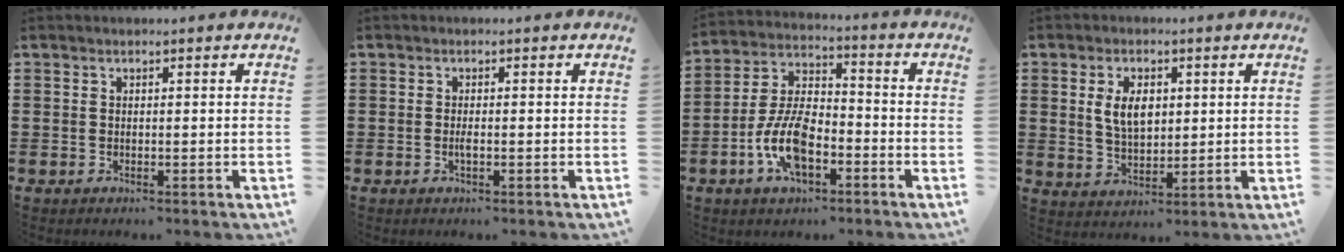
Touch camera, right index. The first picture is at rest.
{"total": 1.2, "force": [-0.3, 0.3, 1.1], "torque": [-0.020, -0.002, -0.004]}
{"total": 9.5, "force": [-3.7, 4.8, 7.3], "torque": [-0.161, 0.006, -0.071]}
{"total": 5.6, "force": [1.3, 3.2, 4.5], "torque": [-0.087, 0.010, 0.018]}